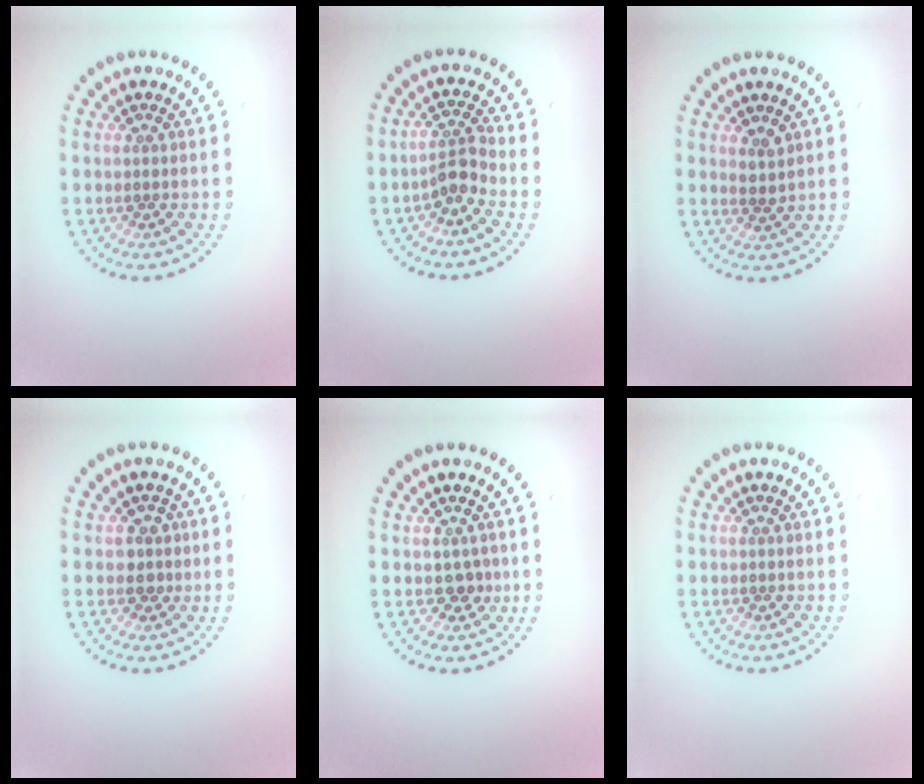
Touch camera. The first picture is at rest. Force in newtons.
{"total": 2.4, "press": 1.8, "slide": 1.6}
{"total": 1.3, "press": 1.1, "slide": 0.7}
{"total": 1.4, "press": 1.2, "slide": 0.6}
{"total": 1.2, "press": 1.0, "slide": 0.6}
{"total": 0.0}